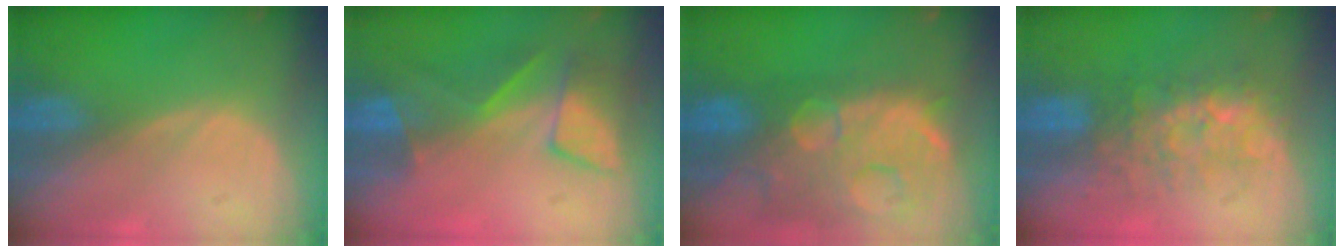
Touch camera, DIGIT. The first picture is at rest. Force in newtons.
{"total": 8.5, "press": 7.2, "slide": 4.5}
{"total": 14.5, "press": 12.0, "slide": 8.1}
{"total": 7.7, "press": 7.5, "slide": 1.5}